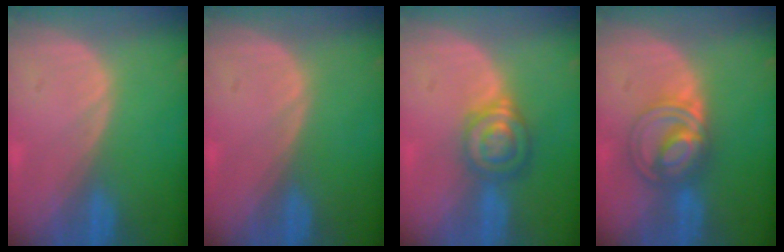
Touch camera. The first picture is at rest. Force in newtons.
{"total": 0.0}
{"total": 6.4, "press": 5.8, "slide": 2.8}
{"total": 6.4, "press": 6.4, "slide": 0.3}